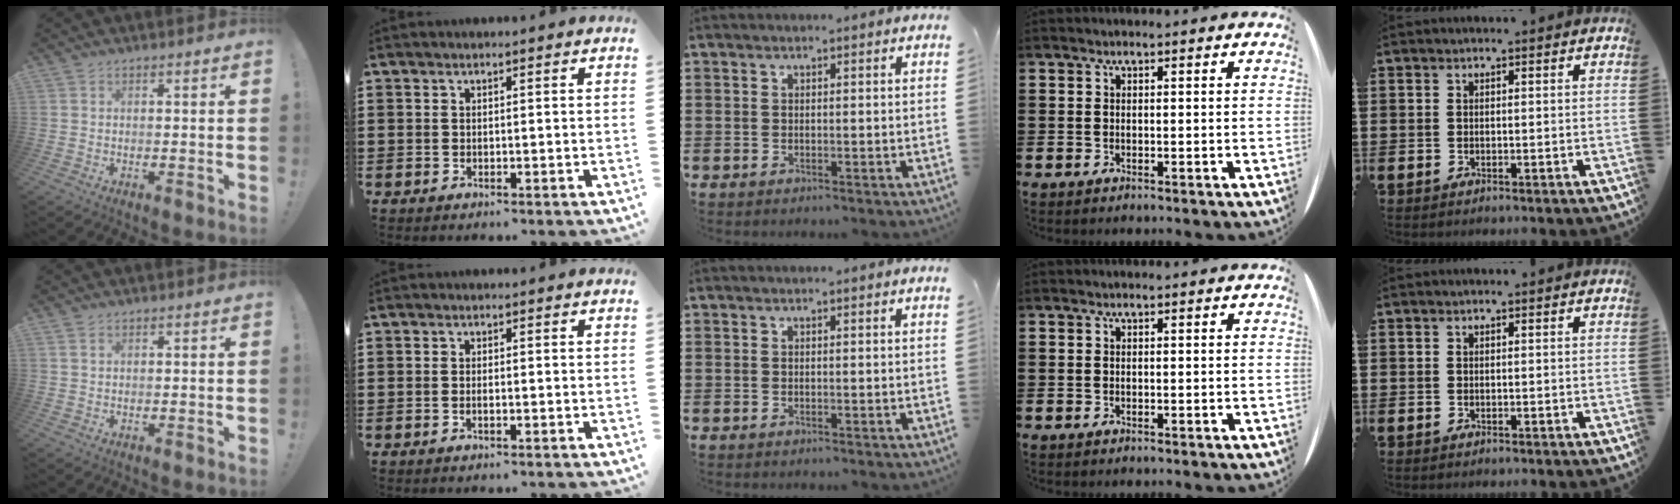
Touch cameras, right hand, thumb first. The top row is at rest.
{"thumb": {"total": 1.3, "force": [0.8, 0.7, 0.7], "torque": [-0.009, -0.001, 0.014]}, "index": {"total": 0.7, "force": [-0.4, 0.0, 0.6], "torque": [-0.012, -0.007, -0.005]}}